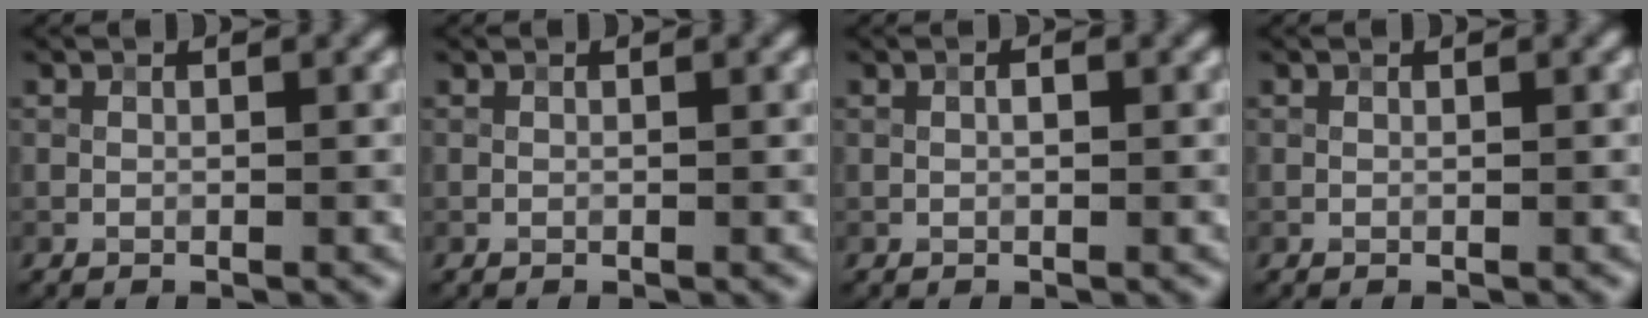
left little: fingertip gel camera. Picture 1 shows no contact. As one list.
[{"total": 0.0}, {"total": 0.7, "force": [0.0, 0.3, 0.7], "torque": [-0.010, 0.001, 0.000]}, {"total": 0.0}]